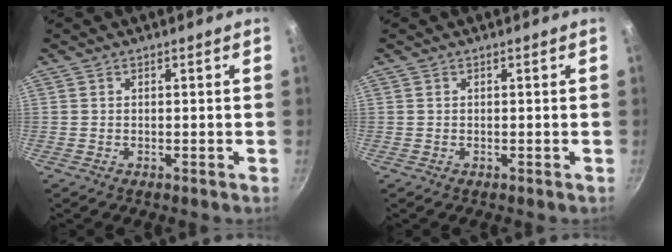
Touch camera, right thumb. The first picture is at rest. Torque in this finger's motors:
{"motor_torque": [0.11, 0.07, 0.25, -0.34, -0.06]}